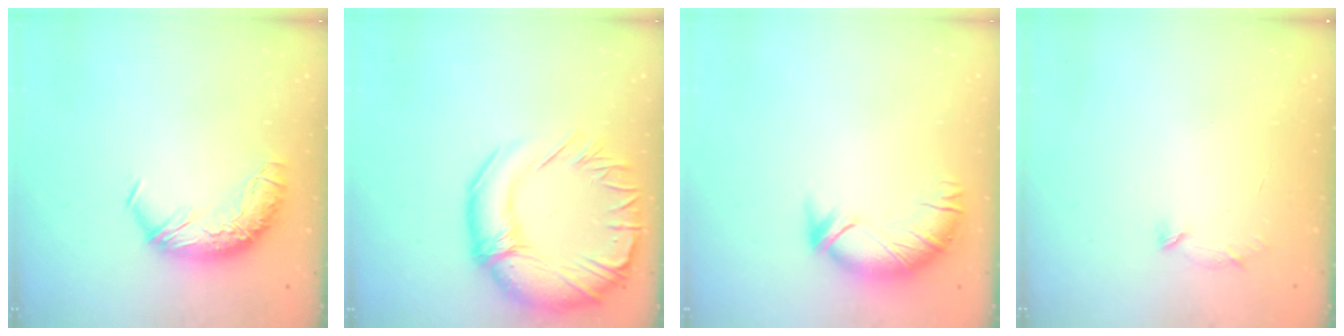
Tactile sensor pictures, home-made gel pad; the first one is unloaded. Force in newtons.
{"total": 11.7, "press": 11.1, "slide": 3.7}
{"total": 3.5, "press": 3.2, "slide": 1.3}
{"total": 6.5, "press": 6.4, "slide": 1.2}